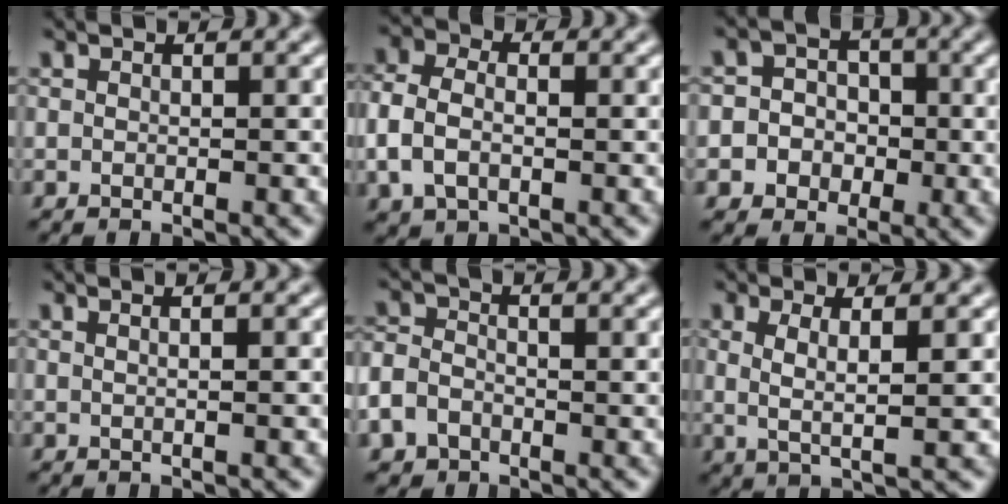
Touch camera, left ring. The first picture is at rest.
{"total": 4.1, "force": [-0.6, 2.9, 2.9], "torque": [-0.074, 0.002, -0.017]}
{"total": 5.5, "force": [-1.1, 5.2, 1.1], "torque": [0.007, 0.020, -0.048]}
{"total": 2.1, "force": [0.8, 0.9, 1.6], "torque": [-0.008, 0.003, -0.012]}
{"total": 2.8, "force": [-1.3, 2.0, 1.5], "torque": [-0.038, -0.004, -0.033]}
{"total": 3.0, "force": [0.7, 0.6, 2.9], "torque": [-0.058, -0.003, 0.011]}